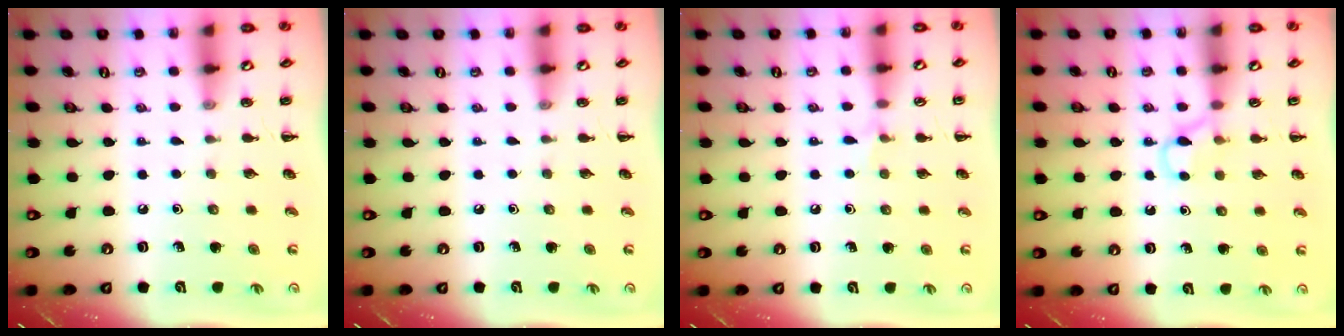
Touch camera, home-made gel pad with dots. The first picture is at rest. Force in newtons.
{"total": 0.0}
{"total": 4.6, "press": 4.5, "slide": 1.1}
{"total": 4.0, "press": 3.8, "slide": 1.3}